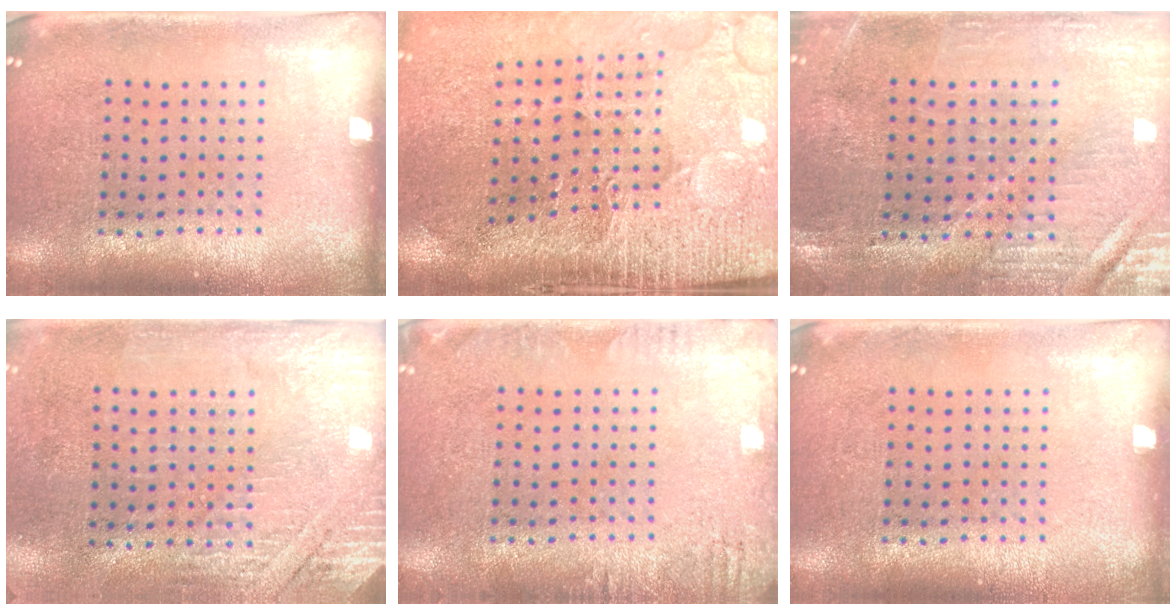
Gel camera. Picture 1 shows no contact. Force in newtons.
{"total": 3.7, "press": 3.4, "slide": 1.4}
{"total": 1.1, "press": 1.1, "slide": 0.2}
{"total": 2.7, "press": 2.5, "slide": 1.1}
{"total": 1.7, "press": 1.7, "slide": 0.2}
{"total": 0.0}